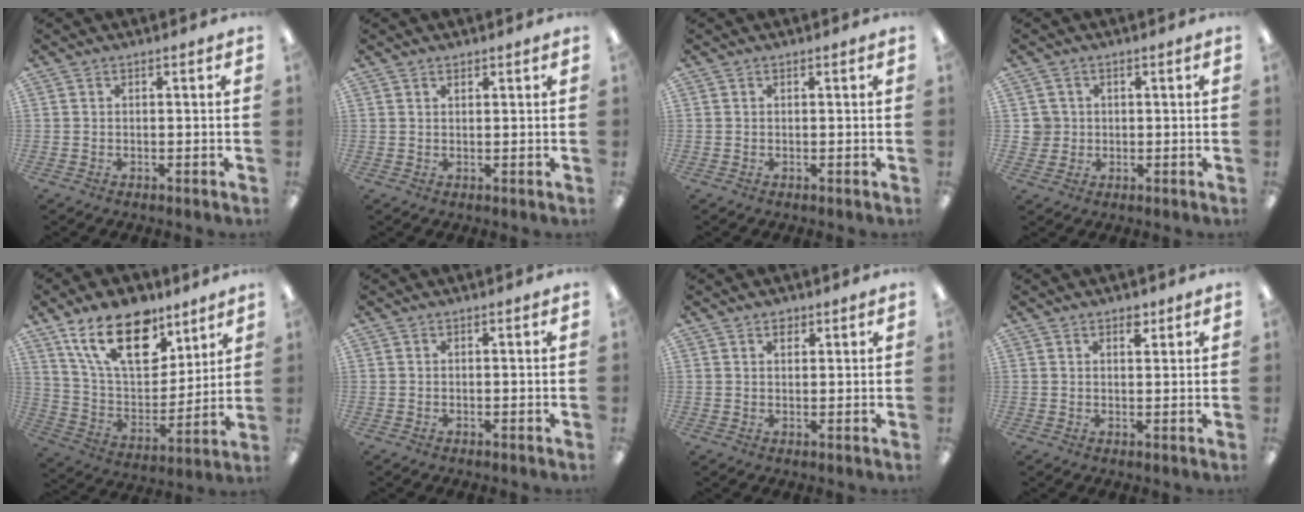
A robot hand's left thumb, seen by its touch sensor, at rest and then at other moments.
{"total": 1.0, "force": [0.9, 0.4, 0.3], "torque": [-0.007, 0.000, 0.017]}
{"total": 0.0}
{"total": 3.7, "force": [0.6, 3.6, 0.2], "torque": [-0.007, 0.004, 0.010]}
{"total": 20.7, "force": [12.9, 10.6, 12.2], "torque": [-0.220, -0.052, 0.231]}
{"total": 0.0}
{"total": 2.1, "force": [1.5, 1.3, 0.8], "torque": [0.000, -0.006, 0.025]}
{"total": 2.8, "force": [2.0, 1.4, 1.3], "torque": [-0.005, -0.009, 0.031]}